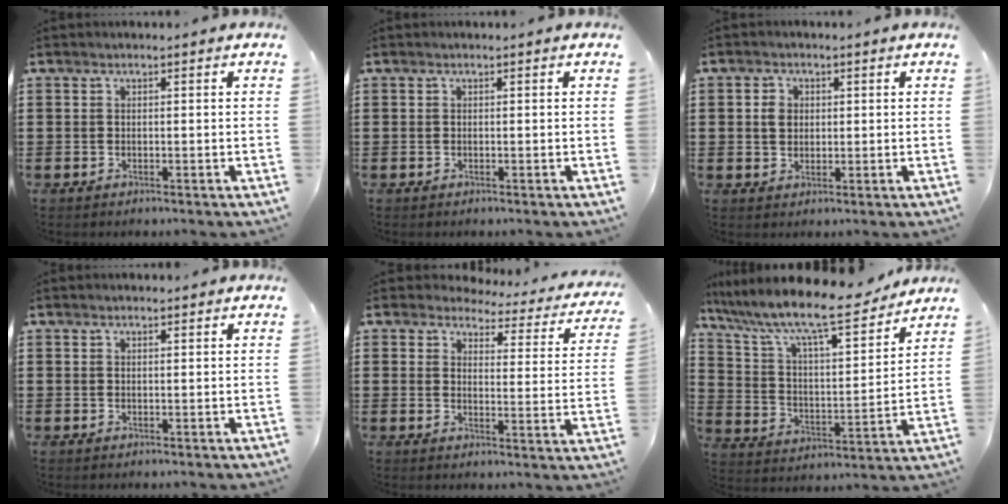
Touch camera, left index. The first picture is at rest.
{"total": 0.0}
{"total": 2.8, "force": [0.5, 2.3, 1.5], "torque": [-0.037, 0.010, 0.008]}
{"total": 0.6, "force": [0.5, 0.2, 0.1], "torque": [-0.004, 0.002, 0.010]}
{"total": 3.4, "force": [3.1, 0.8, 1.1], "torque": [-0.041, -0.020, 0.049]}
{"total": 11.3, "force": [9.8, 1.1, 5.6], "torque": [-0.141, -0.067, 0.159]}